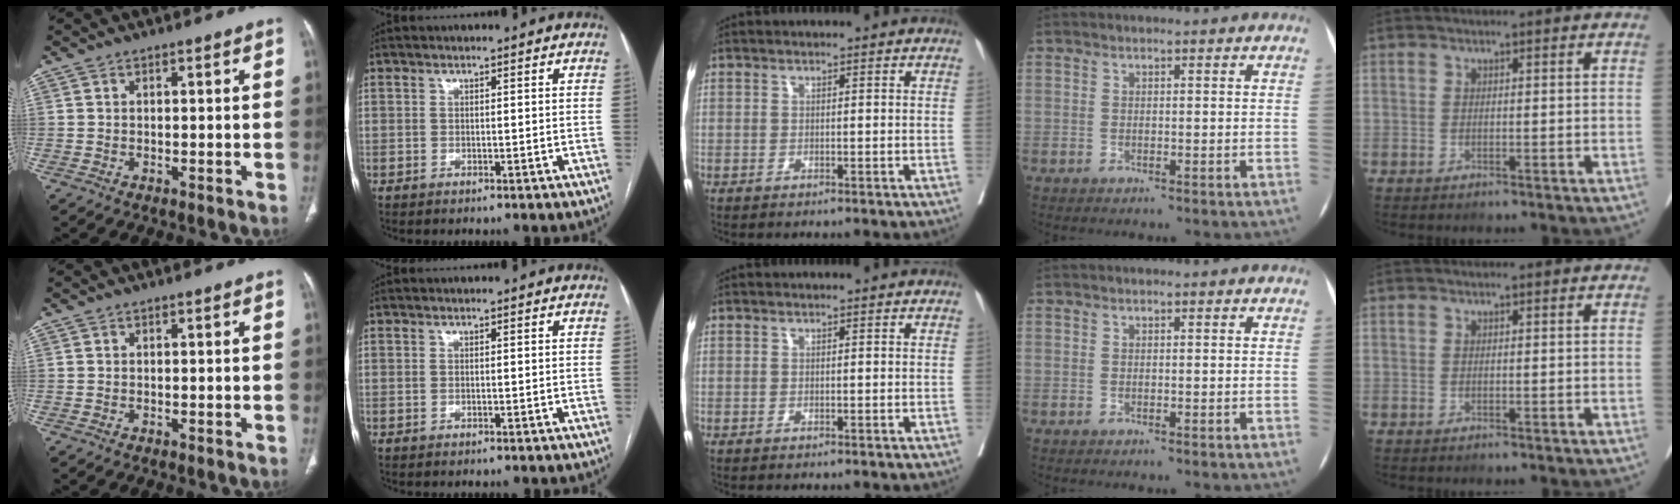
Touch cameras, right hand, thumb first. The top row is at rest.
{}